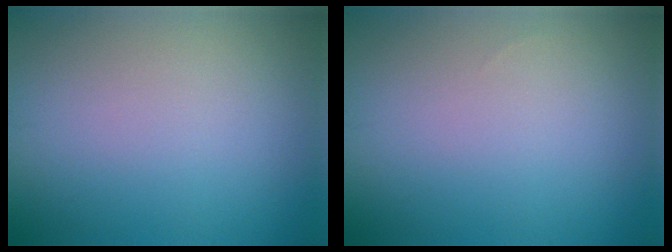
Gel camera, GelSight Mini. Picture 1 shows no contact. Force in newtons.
{"total": 0.0}